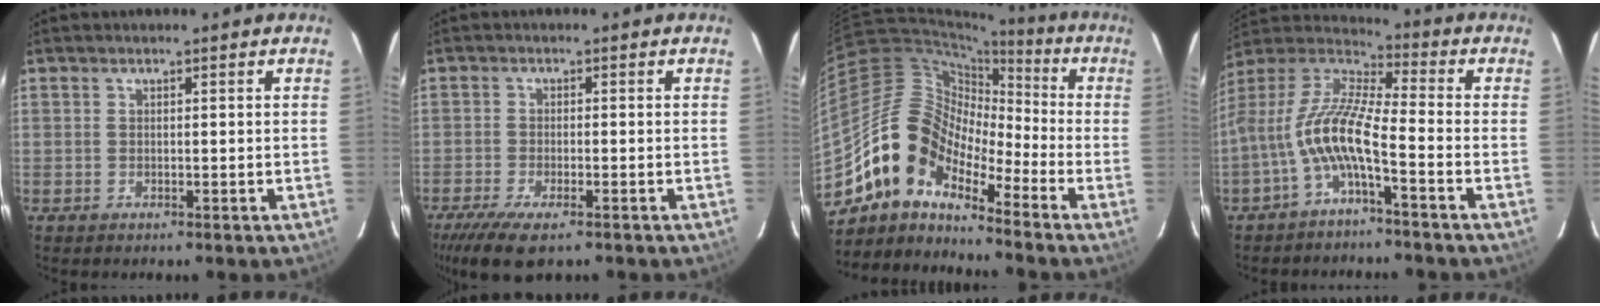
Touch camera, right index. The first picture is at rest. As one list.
[{"total": 9.1, "force": [-6.3, 2.8, 6.0], "torque": [-0.145, -0.036, -0.114]}, {"total": 12.7, "force": [-9.5, 5.9, 6.2], "torque": [-0.102, 0.021, -0.202]}, {"total": 11.8, "force": [-4.2, 2.3, 10.8], "torque": [-0.219, 0.009, -0.087]}]